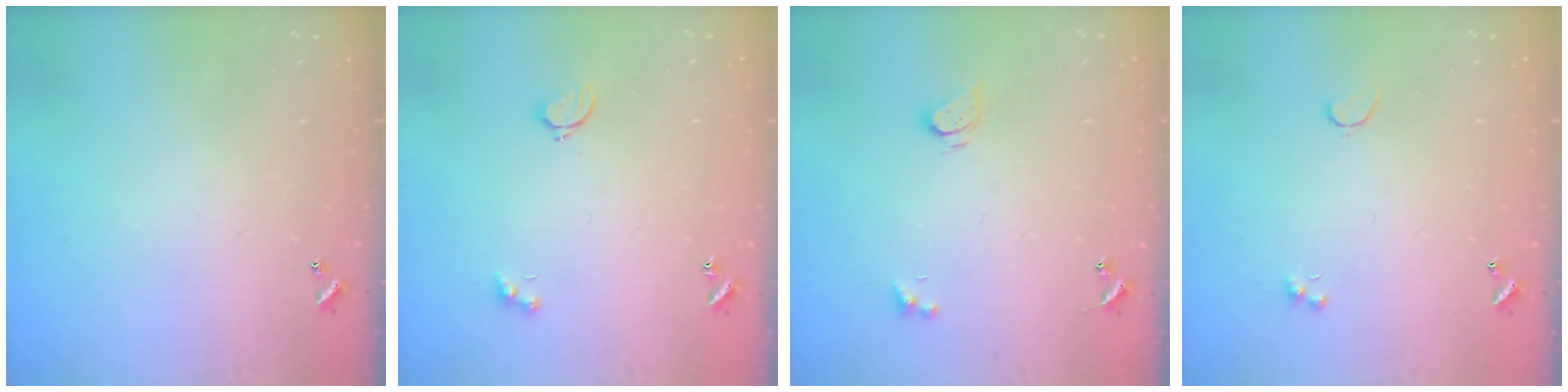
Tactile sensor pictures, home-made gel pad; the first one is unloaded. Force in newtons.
{"total": 1.8, "press": 1.7, "slide": 0.5}
{"total": 2.4, "press": 2.3, "slide": 0.4}
{"total": 1.0, "press": 0.9, "slide": 0.5}